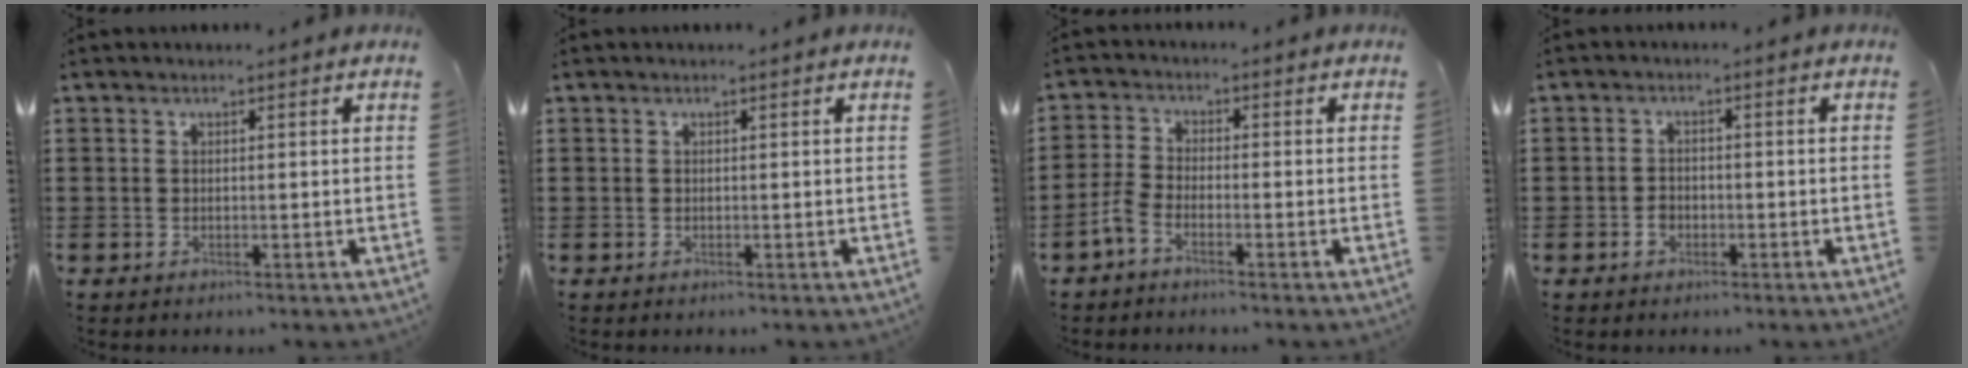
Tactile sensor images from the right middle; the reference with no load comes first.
{"total": 0.0}
{"total": 3.0, "force": [-2.0, 1.0, 1.9], "torque": [-0.054, -0.001, -0.045]}
{"total": 1.9, "force": [-0.9, 1.4, 0.9], "torque": [-0.019, 0.003, -0.019]}